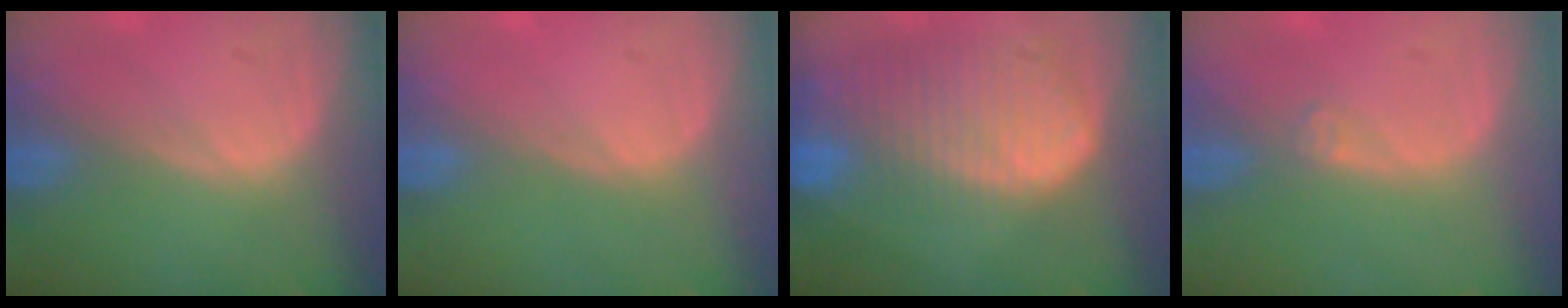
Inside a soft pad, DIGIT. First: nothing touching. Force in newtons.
{"total": 0.0}
{"total": 10.2, "press": 8.8, "slide": 5.2}
{"total": 1.1, "press": 0.8, "slide": 0.7}